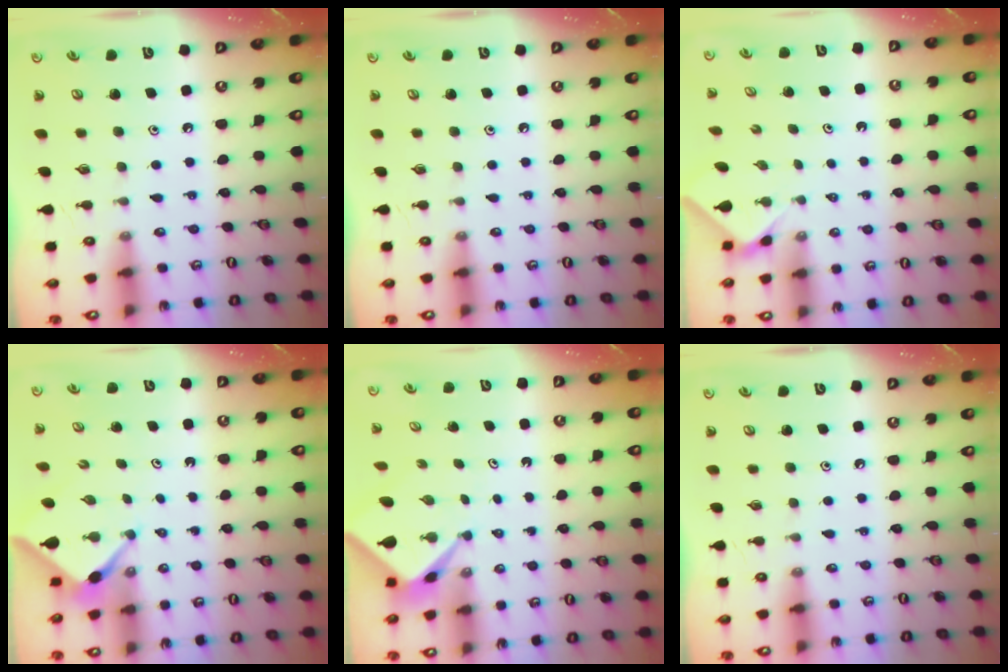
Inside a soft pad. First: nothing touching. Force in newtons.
{"total": 0.0}
{"total": 1.3, "press": 1.3, "slide": 0.4}
{"total": 3.2, "press": 3.1, "slide": 0.3}
{"total": 2.3, "press": 2.3, "slide": 0.3}
{"total": 0.0}